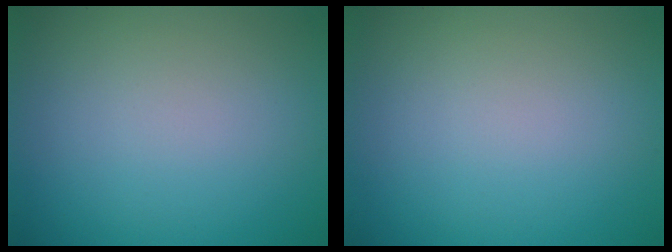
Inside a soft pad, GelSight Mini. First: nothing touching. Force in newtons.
{"total": 0.0}